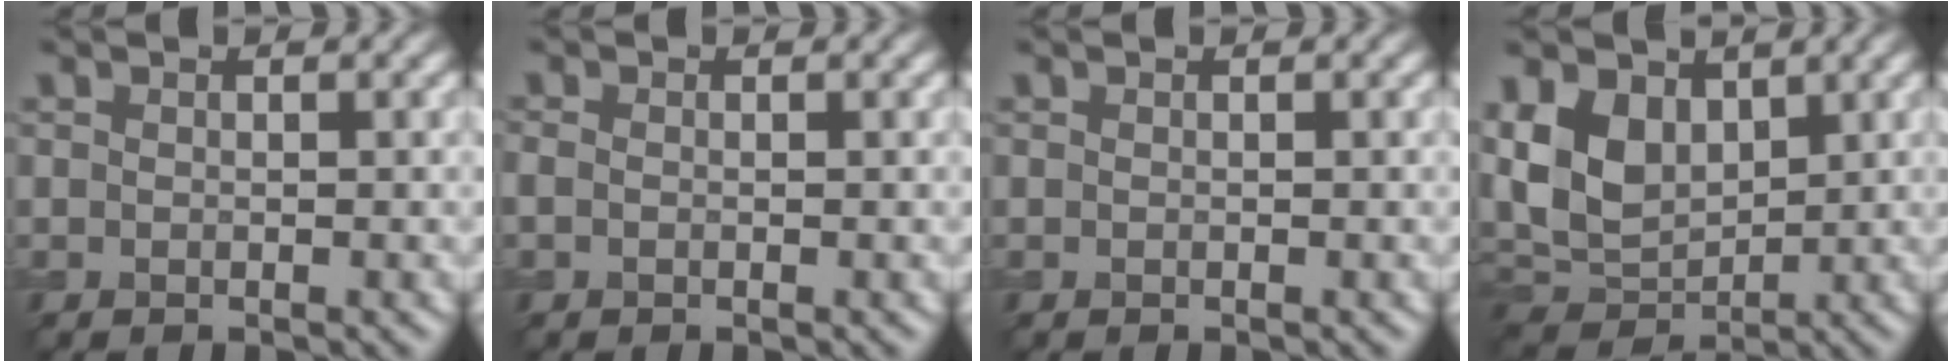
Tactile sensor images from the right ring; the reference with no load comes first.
{"total": 0.7, "force": [-0.3, 0.5, 0.4], "torque": [-0.013, -0.002, -0.008]}
{"total": 0.0}
{"total": 7.3, "force": [2.2, 5.0, 4.8], "torque": [-0.116, -0.002, 0.035]}